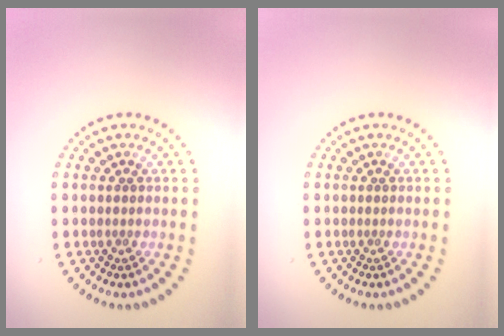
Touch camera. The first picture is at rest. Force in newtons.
{"total": 0.0}